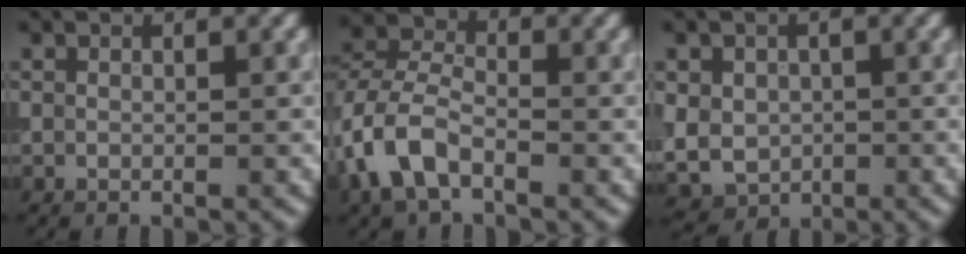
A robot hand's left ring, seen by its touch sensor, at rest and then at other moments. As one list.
[{"total": 5.4, "force": [-2.4, 3.2, 3.5], "torque": [-0.075, 0.004, -0.059]}, {"total": 5.2, "force": [-0.3, 4.5, 2.6], "torque": [-0.050, -0.001, -0.010]}]